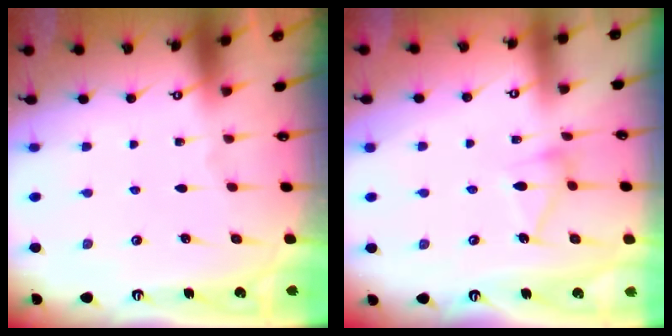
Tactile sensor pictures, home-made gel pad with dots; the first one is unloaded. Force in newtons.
{"total": 10.1, "press": 10.1, "slide": 0.9}